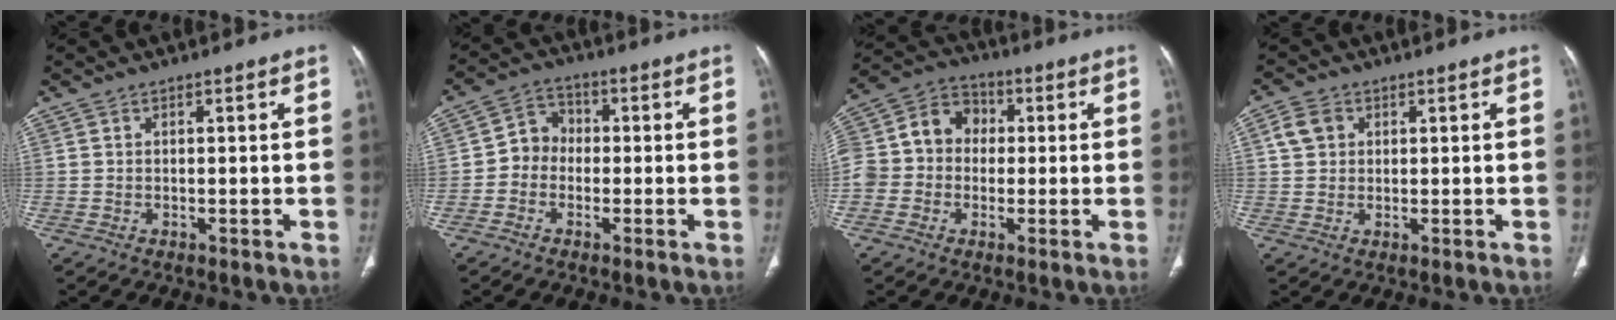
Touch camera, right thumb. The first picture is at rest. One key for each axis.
{"total": 5.4, "fx": -1.1, "fy": 4.7, "fz": 2.4, "tx": -0.018, "ty": 0.023, "tz": -0.036}
{"total": 12.2, "fx": -0.1, "fy": 10.7, "fz": 5.8, "tx": -0.096, "ty": 0.042, "tz": -0.013}
{"total": 4.0, "fx": 1.2, "fy": 3.3, "fz": 1.9, "tx": -0.027, "ty": 0.003, "tz": 0.024}